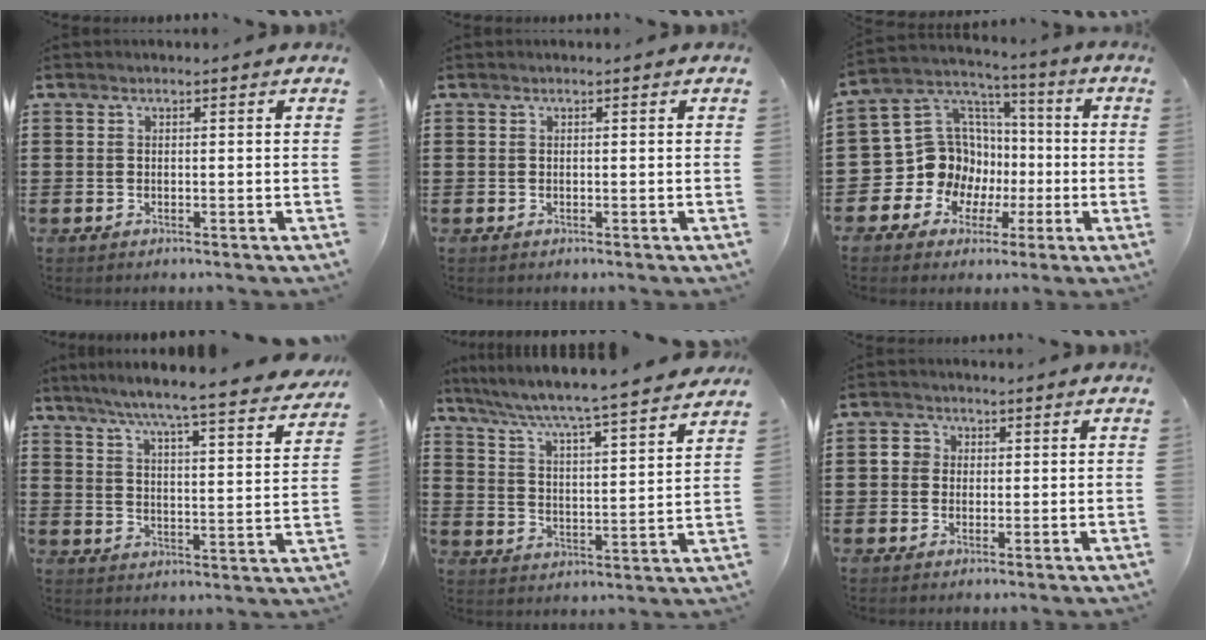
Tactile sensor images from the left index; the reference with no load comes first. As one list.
[{"total": 0.0}, {"total": 12.7, "force": [-1.6, 11.9, 4.2], "torque": [-0.127, -0.007, -0.018]}, {"total": 6.2, "force": [5.4, -1.0, 2.8], "torque": [-0.078, -0.044, 0.084]}, {"total": 5.2, "force": [4.8, -0.7, 2.0], "torque": [-0.064, -0.045, 0.071]}, {"total": 2.5, "force": [0.4, 2.4, 0.6], "torque": [-0.024, 0.010, 0.003]}]